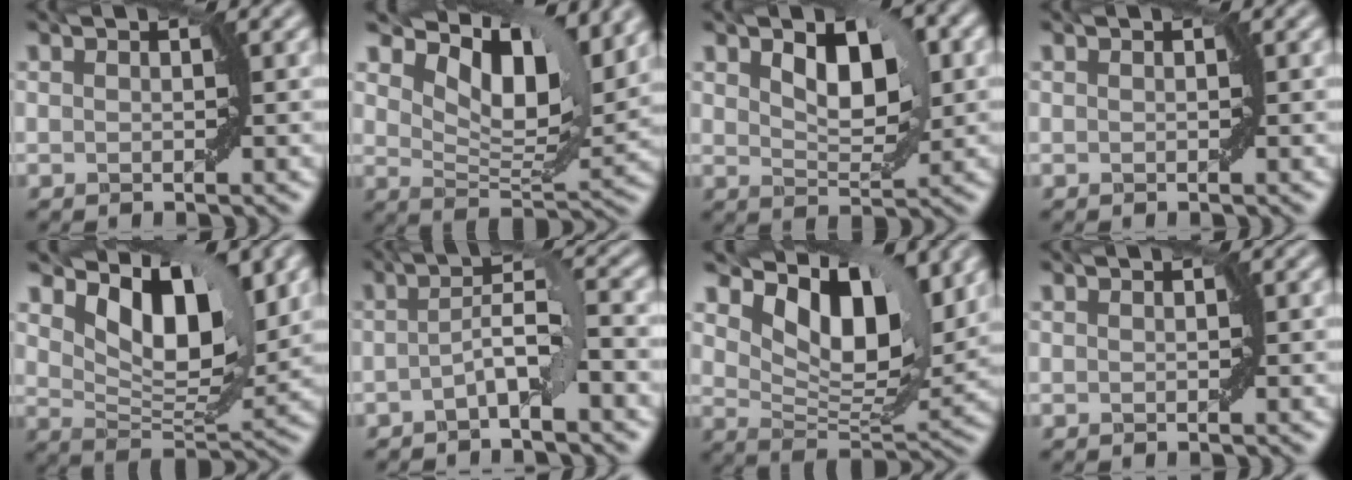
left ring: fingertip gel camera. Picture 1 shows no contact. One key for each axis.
{"total": 9.2, "fx": 5.4, "fy": 4.1, "fz": 6.2, "tx": -0.102, "ty": 0.001, "tz": 0.096}
{"total": 5.5, "fx": 1.6, "fy": 2.7, "fz": 4.5, "tx": -0.076, "ty": 0.002, "tz": 0.030}
{"total": 0.0}
{"total": 8.4, "fx": 3.7, "fy": 4.2, "fz": 6.3, "tx": -0.103, "ty": -0.009, "tz": 0.064}
{"total": 3.6, "fx": -1.3, "fy": 0.4, "fz": 3.3, "tx": -0.056, "ty": 0.016, "tz": -0.032}
{"total": 9.8, "fx": 5.0, "fy": 4.9, "fz": 6.8, "tx": -0.109, "ty": -0.004, "tz": 0.087}
{"total": 0.0}